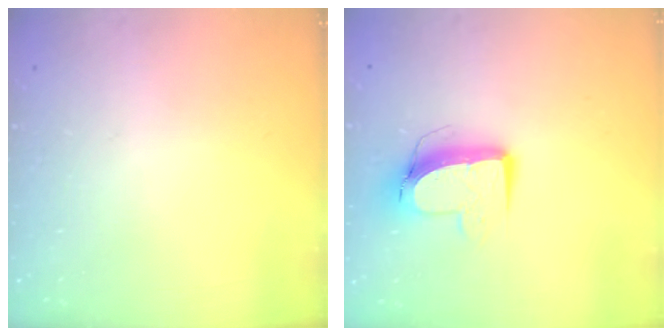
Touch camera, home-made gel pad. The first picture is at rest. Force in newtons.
{"total": 10.5, "press": 10.5, "slide": 0.7}